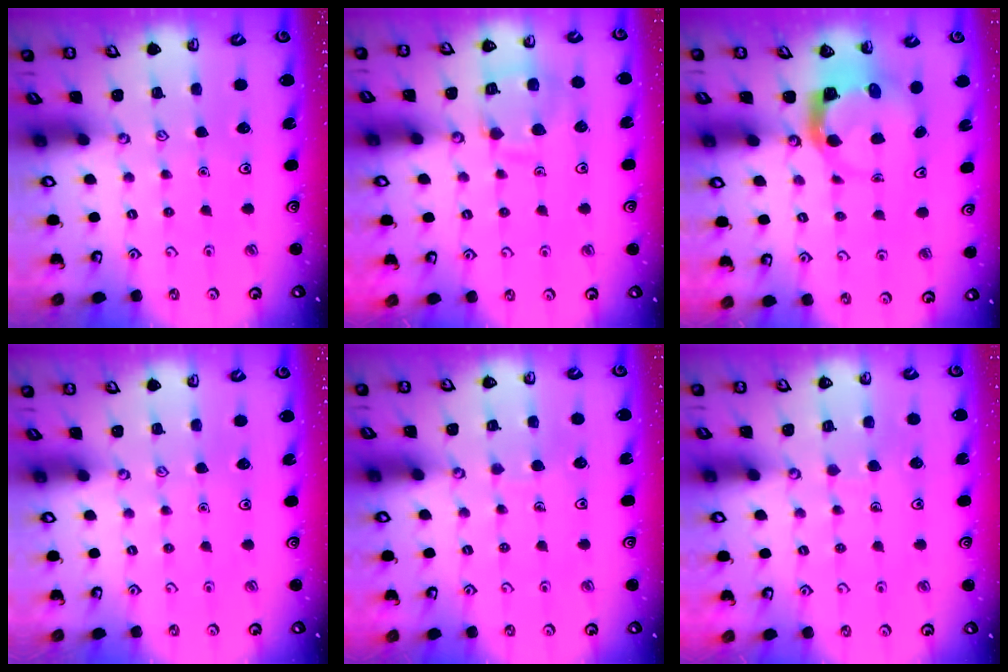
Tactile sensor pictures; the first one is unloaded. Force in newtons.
{"total": 11.6, "press": 11.5, "slide": 1.3}
{"total": 3.8, "press": 3.8, "slide": 0.5}
{"total": 0.0}
{"total": 4.3, "press": 4.2, "slide": 0.4}
{"total": 5.1, "press": 5.1, "slide": 0.4}